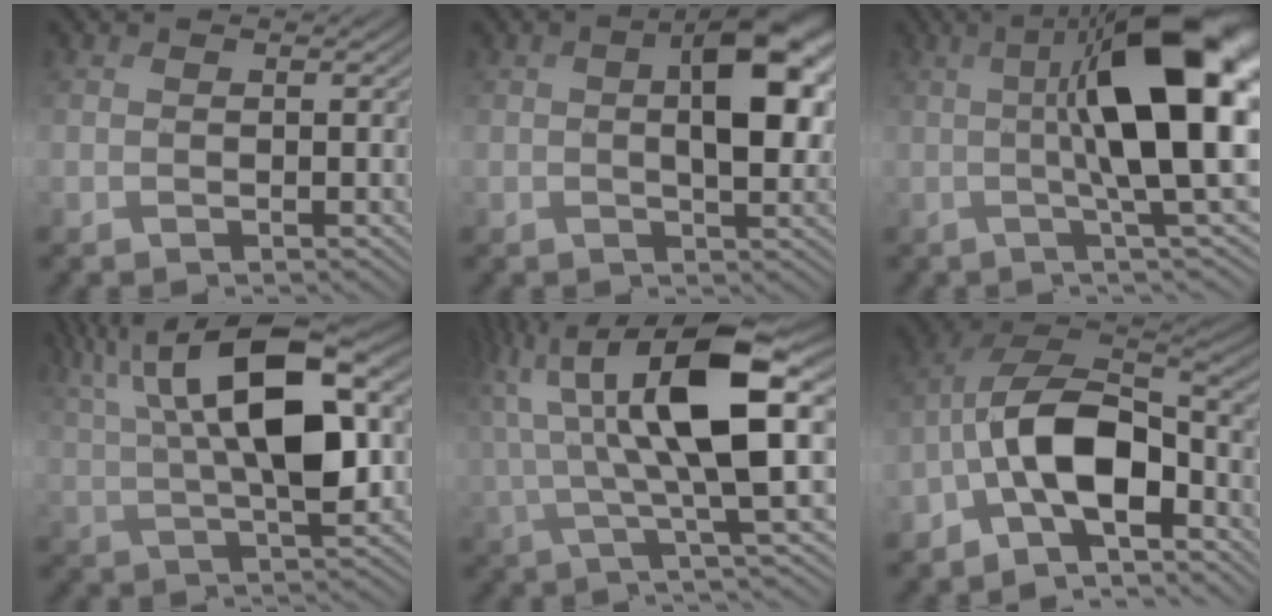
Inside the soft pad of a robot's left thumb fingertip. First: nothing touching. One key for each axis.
{"total": 8.0, "fx": 1.4, "fy": 3.7, "fz": 7.0, "tx": -0.104, "ty": 0.005, "tz": 0.023}
{"total": 13.5, "fx": 1.3, "fy": 3.0, "fz": 13.1, "tx": -0.195, "ty": 0.014, "tz": 0.021}
{"total": 16.5, "fx": 5.8, "fy": 6.1, "fz": 14.2, "tx": -0.271, "ty": 0.027, "tz": 0.098}
{"total": 14.1, "fx": 3.3, "fy": 4.0, "fz": 13.2, "tx": -0.274, "ty": 0.004, "tz": 0.064}
{"total": 11.0, "fx": -4.2, "fy": 5.4, "fz": 8.6, "tx": -0.159, "ty": 0.011, "tz": -0.095}